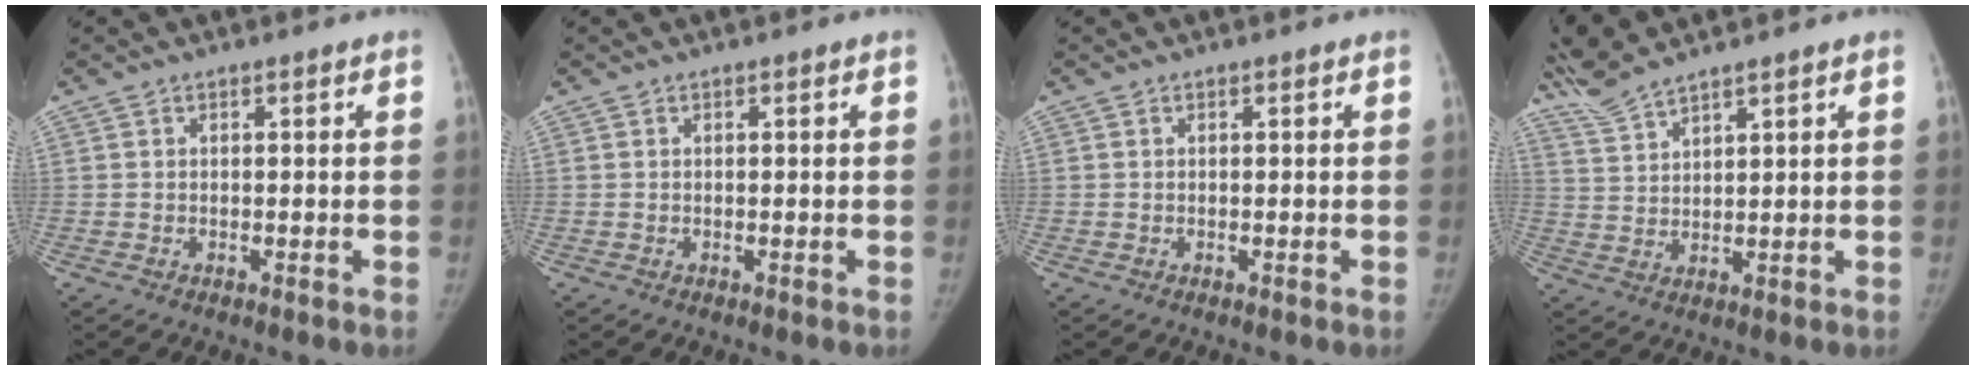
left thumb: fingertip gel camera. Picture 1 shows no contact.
{"total": 0.0}
{"total": 0.0}
{"total": 6.0, "force": [5.7, -0.5, 1.8], "torque": [-0.050, -0.012, 0.127]}